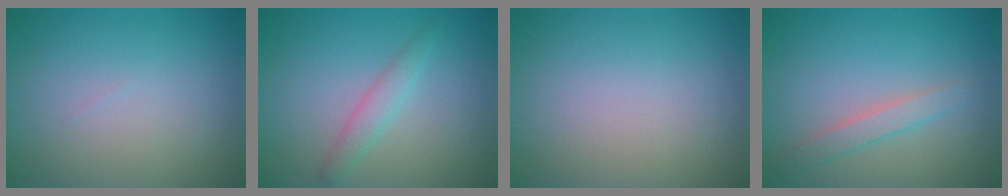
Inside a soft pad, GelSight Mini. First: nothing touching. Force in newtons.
{"total": 1.9, "press": 1.9, "slide": 0.2}
{"total": 0.0}
{"total": 1.8, "press": 1.8, "slide": 0.1}